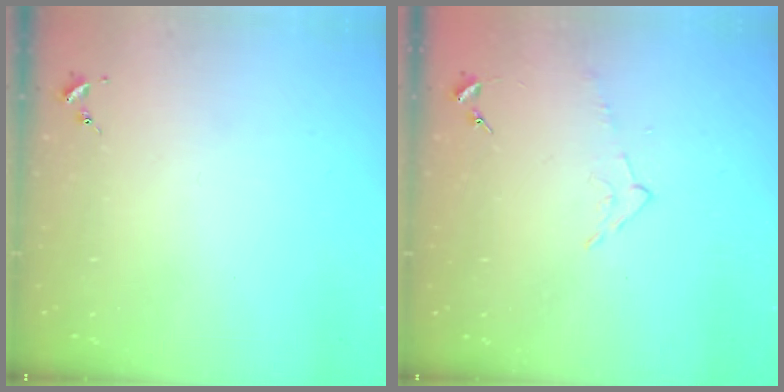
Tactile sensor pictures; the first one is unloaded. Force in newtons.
{"total": 4.7, "press": 4.7, "slide": 0.5}